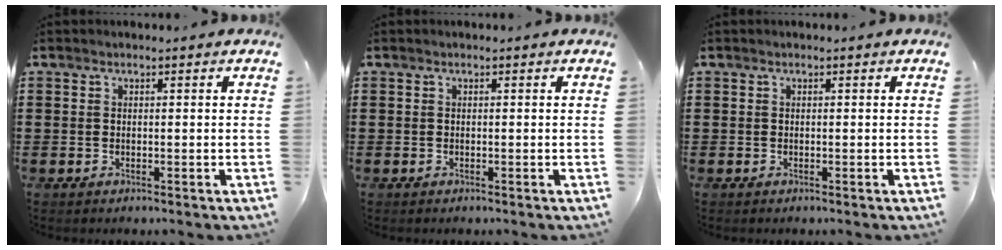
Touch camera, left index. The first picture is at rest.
{"total": 0.0}
{"total": 0.0}